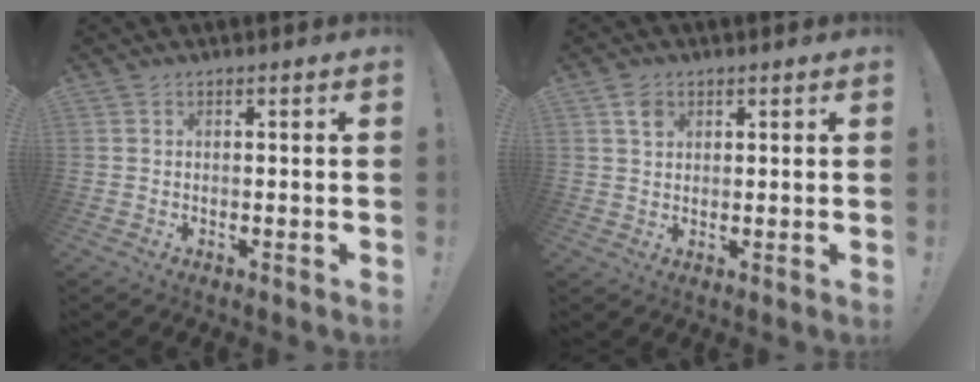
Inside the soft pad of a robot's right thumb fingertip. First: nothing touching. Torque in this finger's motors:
{"motor_torque": [0.68, 0.85, 0.52, -0.07, -0.01]}